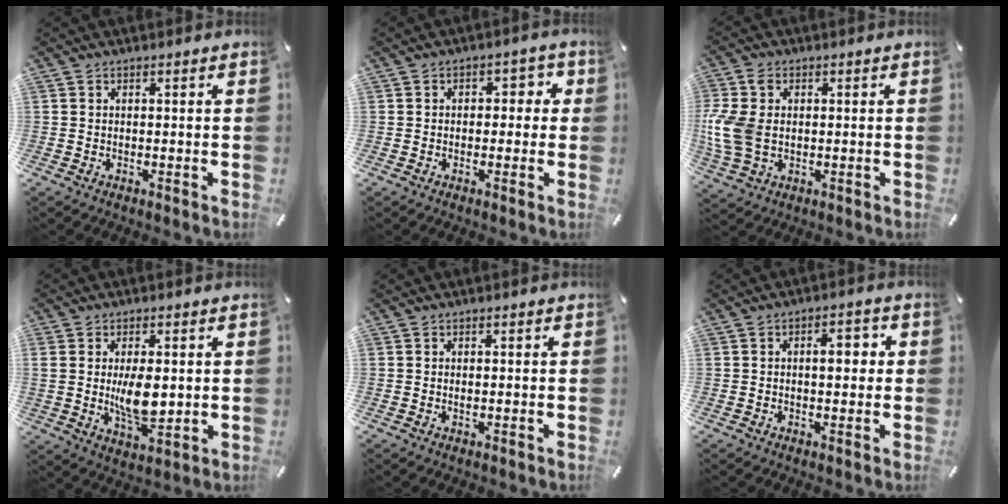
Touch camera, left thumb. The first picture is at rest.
{"total": 3.8, "force": [-0.6, 2.8, 2.4], "torque": [-0.025, 0.007, -0.021]}
{"total": 9.4, "force": [0.3, 6.8, 6.4], "torque": [-0.152, 0.009, 0.007]}
{"total": 9.1, "force": [0.9, 4.8, 7.6], "torque": [-0.136, -0.015, 0.007]}
{"total": 0.7, "force": [0.0, 0.4, 0.6], "torque": [-0.013, 0.000, -0.001]}
{"total": 5.3, "force": [0.5, 2.7, 4.5], "torque": [-0.057, 0.001, -0.003]}